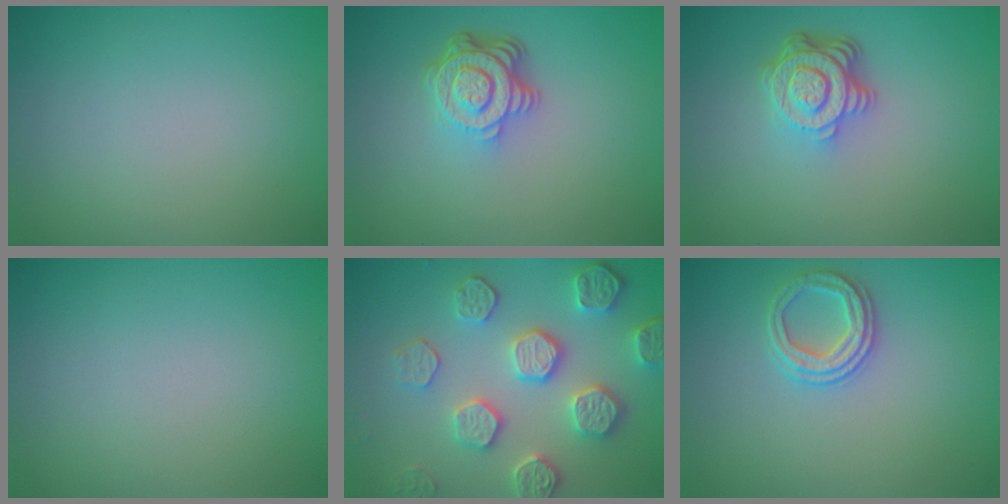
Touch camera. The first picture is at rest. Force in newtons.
{"total": 4.7, "press": 3.4, "slide": 3.3}
{"total": 4.7, "press": 3.4, "slide": 3.3}
{"total": 0.0}
{"total": 5.6, "press": 5.1, "slide": 2.2}
{"total": 2.5, "press": 2.3, "slide": 1.0}